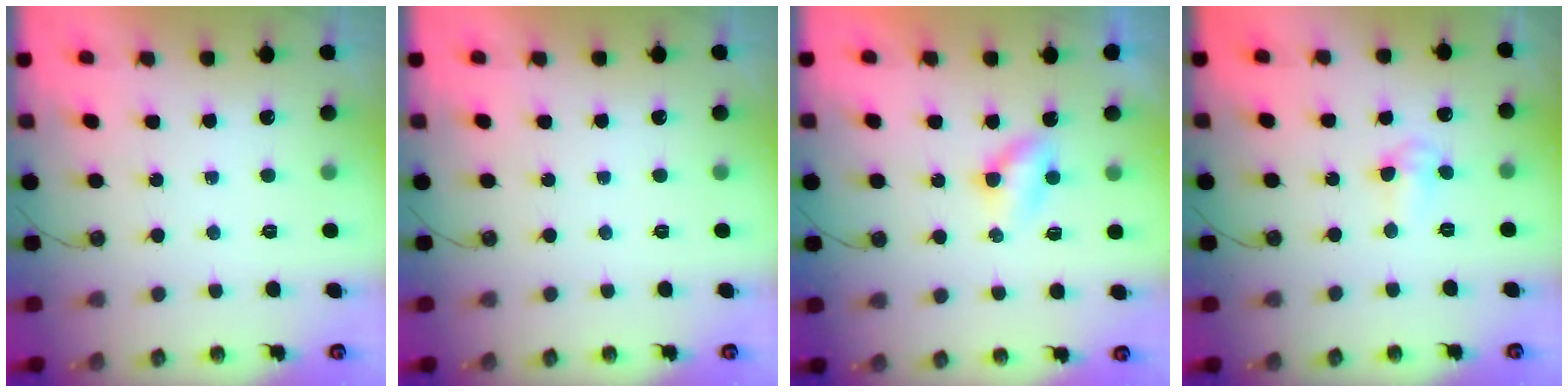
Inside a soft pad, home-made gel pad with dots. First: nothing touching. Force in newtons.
{"total": 0.0}
{"total": 3.3, "press": 3.2, "slide": 0.4}
{"total": 5.2, "press": 3.9, "slide": 3.4}